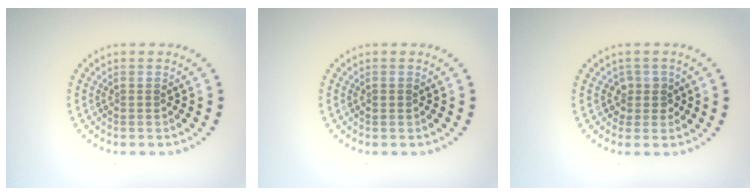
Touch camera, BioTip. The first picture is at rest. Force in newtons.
{"total": 0.6, "press": 0.6, "slide": 0.1}
{"total": 1.6, "press": 1.3, "slide": 1.0}